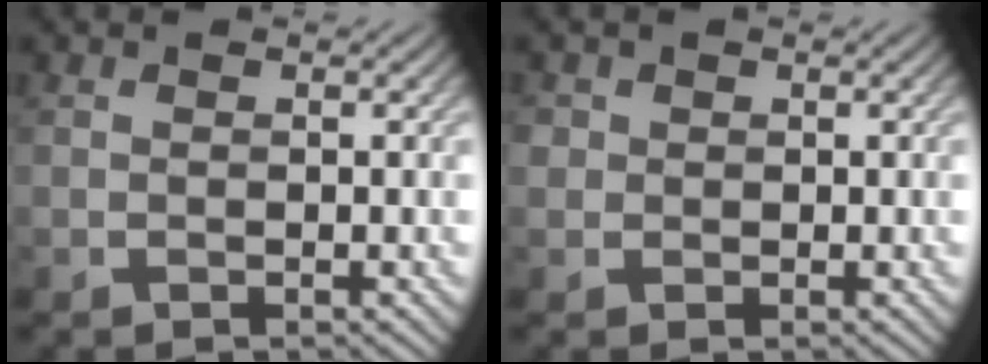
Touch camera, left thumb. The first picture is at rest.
{"total": 1.4, "force": [0.4, 1.3, 0.2], "torque": [-0.001, -0.002, 0.004]}